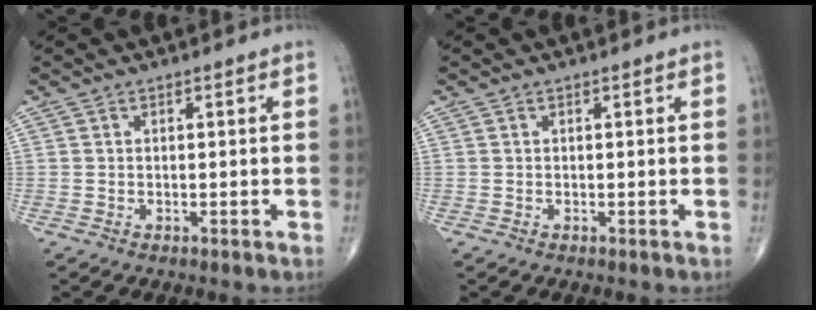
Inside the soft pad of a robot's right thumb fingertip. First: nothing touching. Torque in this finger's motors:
{"motor_torque": [0.11, -0.07, 0.00, 0.00, 0.00]}